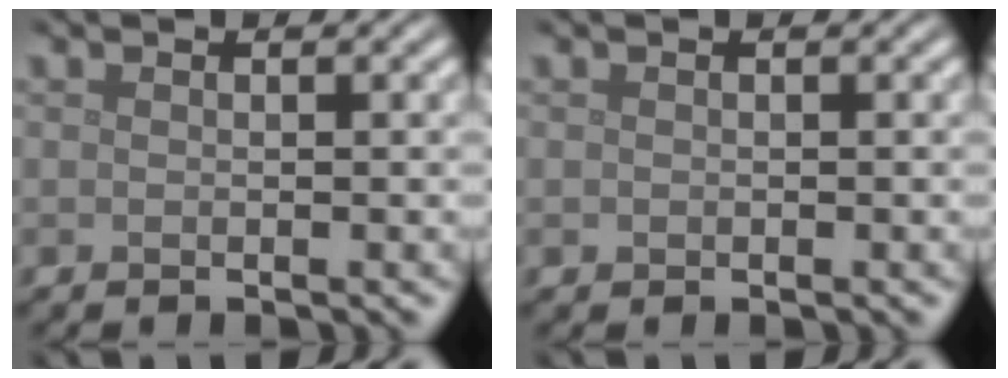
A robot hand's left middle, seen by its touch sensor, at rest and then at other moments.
{"total": 0.0}